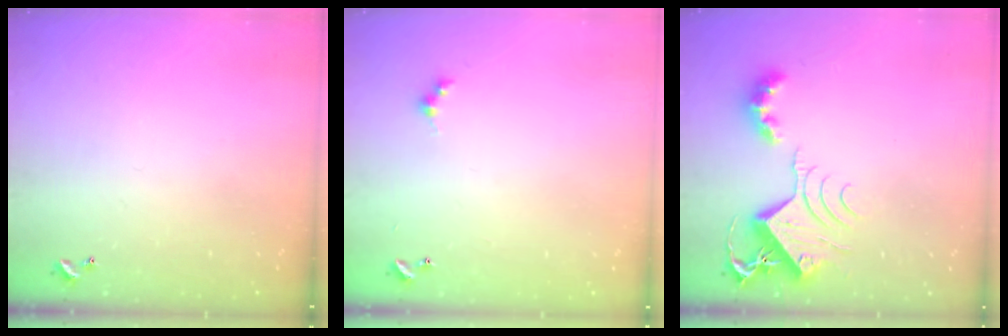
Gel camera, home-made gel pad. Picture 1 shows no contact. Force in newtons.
{"total": 2.6, "press": 2.6, "slide": 0.5}
{"total": 9.5, "press": 9.3, "slide": 1.6}